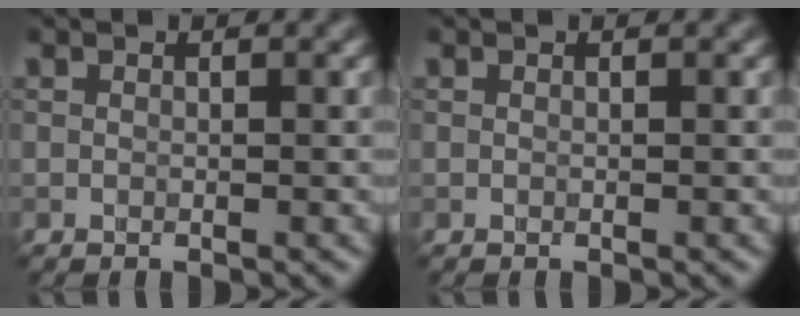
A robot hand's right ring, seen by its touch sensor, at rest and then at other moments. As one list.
[{"total": 0.0}]